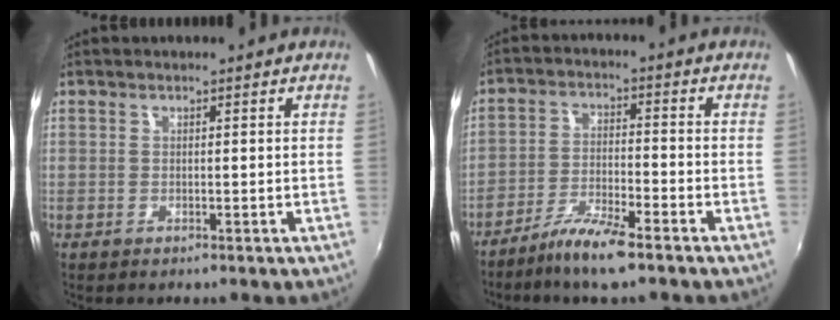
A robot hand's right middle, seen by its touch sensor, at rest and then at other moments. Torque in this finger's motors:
{"motor_torque": [-0.27, -0.31, 0.19, 0.01]}